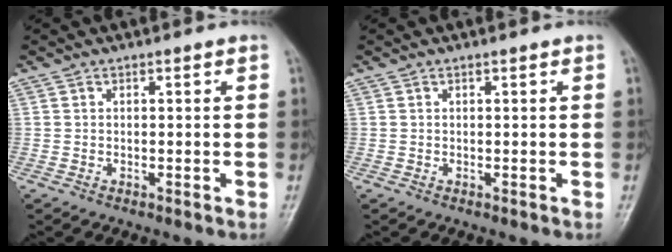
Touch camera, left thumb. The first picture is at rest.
{"total": 0.0}